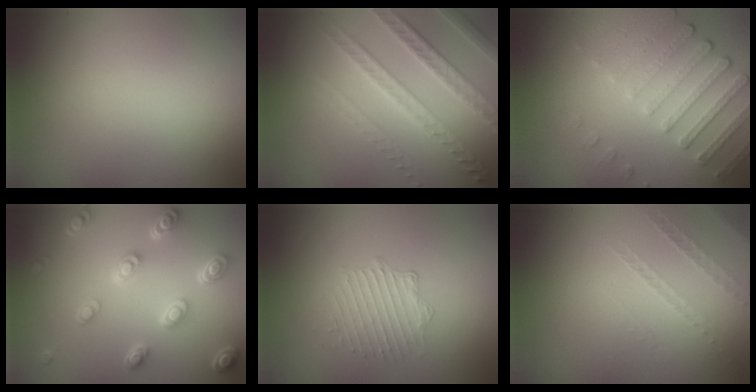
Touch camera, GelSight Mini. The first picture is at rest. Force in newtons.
{"total": 4.5, "press": 3.6, "slide": 2.7}
{"total": 4.5, "press": 3.4, "slide": 3.0}
{"total": 4.7, "press": 3.5, "slide": 3.2}
{"total": 1.7, "press": 1.1, "slide": 1.3}
{"total": 1.0, "press": 0.4, "slide": 0.9}